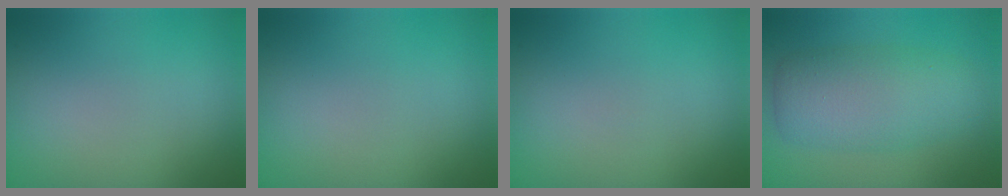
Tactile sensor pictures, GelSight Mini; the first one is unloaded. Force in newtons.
{"total": 0.0}
{"total": 0.0}
{"total": 5.8, "press": 5.8, "slide": 0.2}